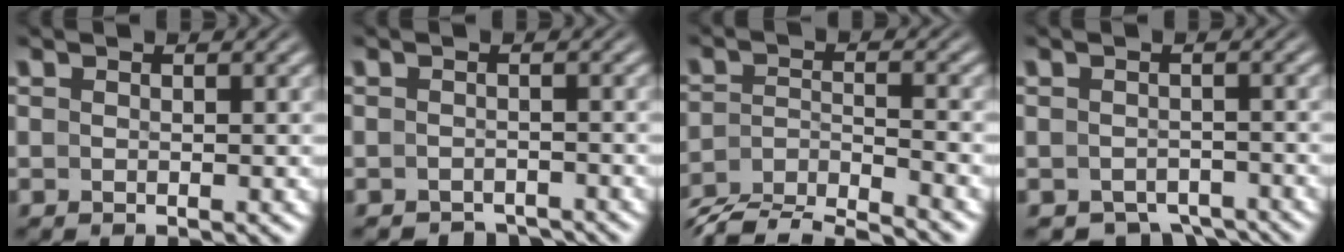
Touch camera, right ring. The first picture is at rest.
{"total": 3.6, "force": [-3.5, 0.7, 0.3], "torque": [-0.001, -0.018, -0.048]}
{"total": 7.6, "force": [-6.5, 3.0, 2.6], "torque": [-0.046, -0.027, -0.102]}
{"total": 6.1, "force": [-5.2, 2.7, 1.5], "torque": [-0.013, -0.024, -0.074]}